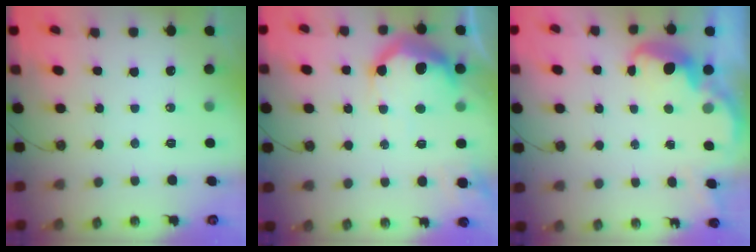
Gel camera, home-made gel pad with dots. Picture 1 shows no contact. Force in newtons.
{"total": 18.8, "press": 18.7, "slide": 1.5}
{"total": 3.3, "press": 3.3, "slide": 0.5}